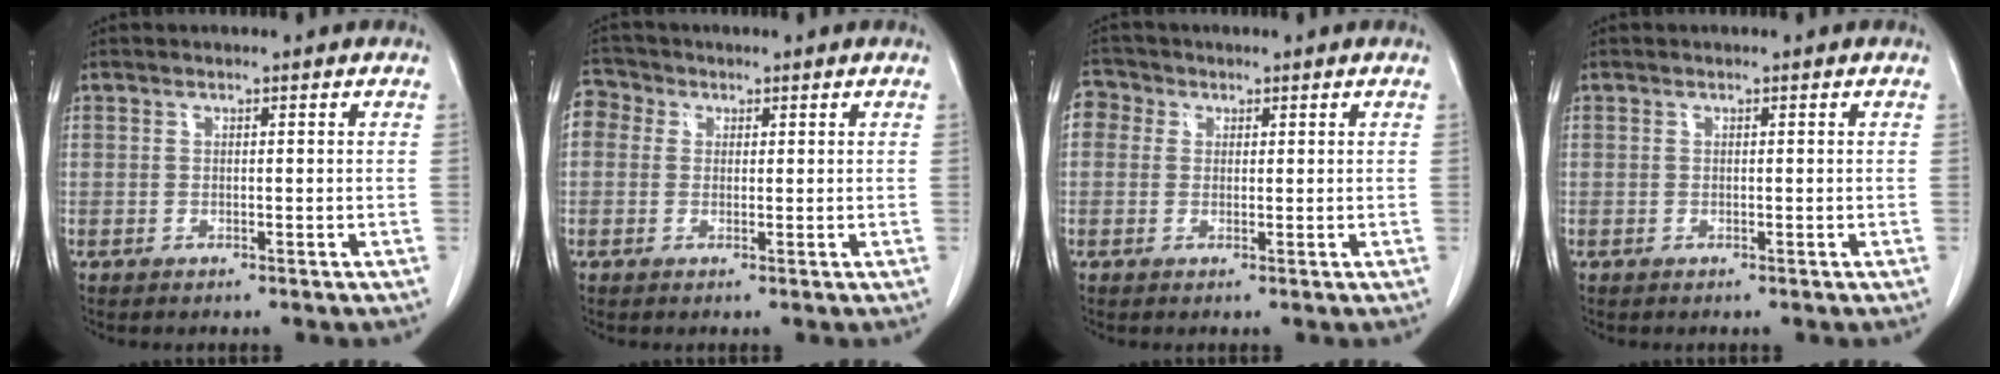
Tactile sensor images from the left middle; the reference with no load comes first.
{"total": 4.3, "force": [1.4, 3.8, 1.6], "torque": [-0.037, 0.020, 0.023]}
{"total": 3.3, "force": [1.0, 3.0, 1.0], "torque": [-0.018, 0.014, 0.015]}
{"total": 0.0}